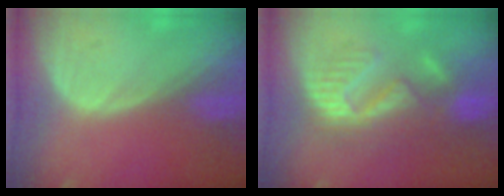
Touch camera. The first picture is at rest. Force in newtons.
{"total": 9.0, "press": 8.9, "slide": 1.6}